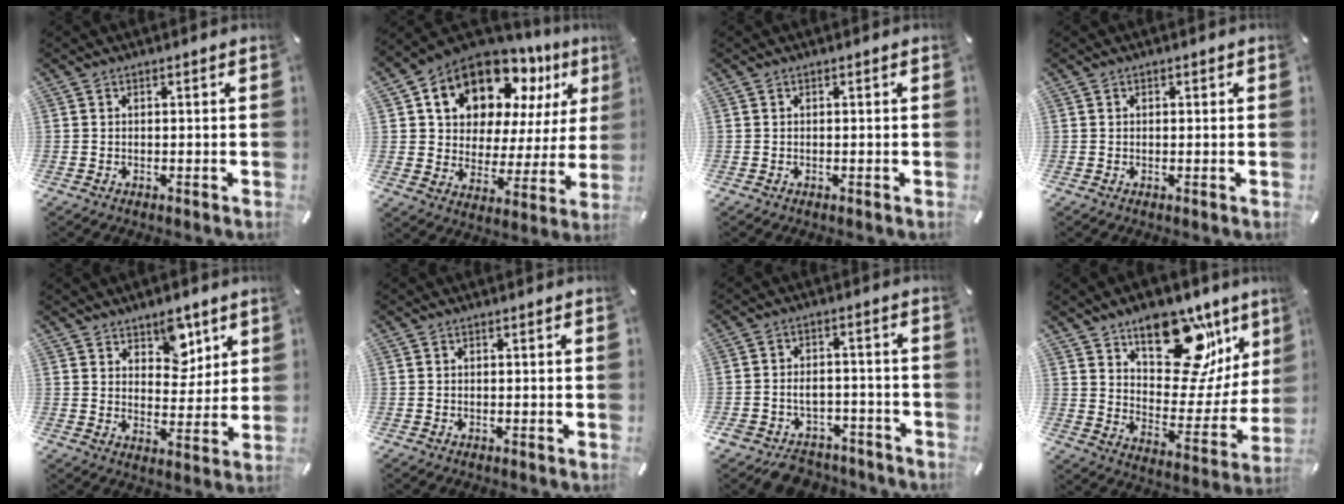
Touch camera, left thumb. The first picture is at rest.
{"total": 14.3, "force": [10.5, 8.5, 4.8], "torque": [-0.100, -0.082, 0.192]}
{"total": 0.0}
{"total": 0.6, "force": [0.1, 0.5, 0.2], "torque": [-0.003, 0.004, 0.001]}
{"total": 8.3, "force": [5.3, 5.6, 3.0], "torque": [-0.021, -0.031, 0.089]}
{"total": 0.0}
{"total": 6.3, "force": [-3.5, 4.9, 2.0], "torque": [-0.037, 0.026, -0.062]}
{"total": 20.2, "force": [13.2, 11.3, 10.3], "torque": [-0.124, -0.099, 0.223]}